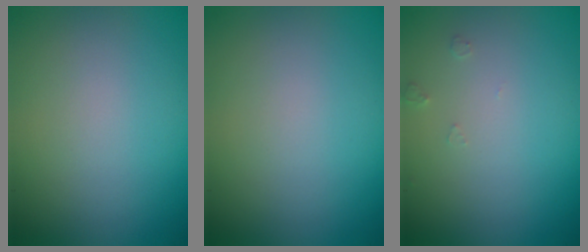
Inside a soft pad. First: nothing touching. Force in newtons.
{"total": 0.0}
{"total": 0.6, "press": 0.6, "slide": 0.1}